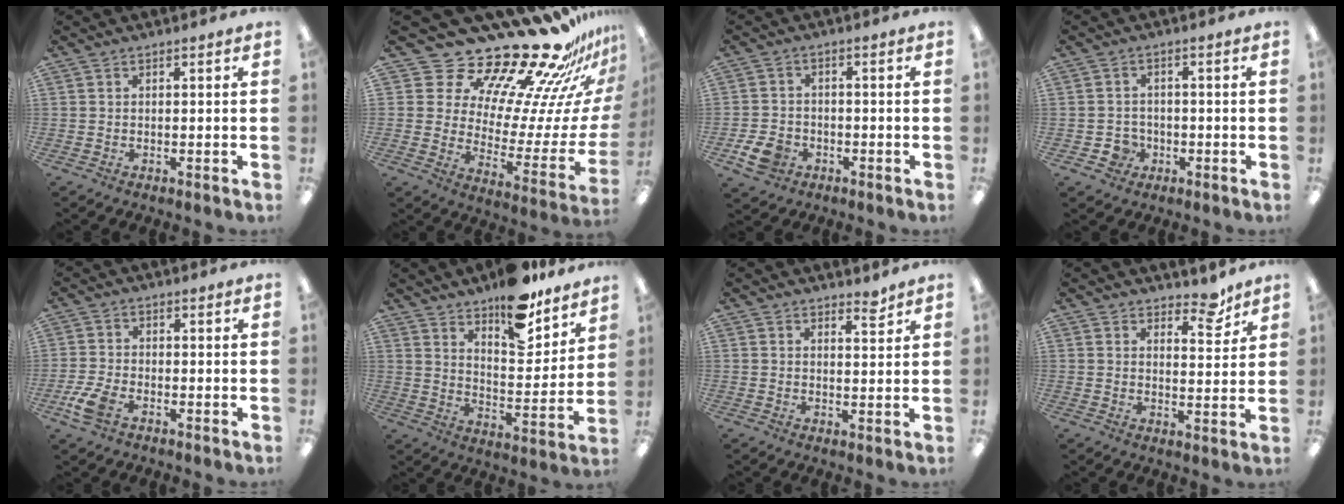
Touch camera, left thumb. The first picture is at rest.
{"total": 25.1, "force": [21.3, 8.5, 10.0], "torque": [-0.145, -0.191, 0.371]}
{"total": 6.1, "force": [-3.0, 4.5, 2.8], "torque": [-0.059, 0.016, -0.053]}
{"total": 4.3, "force": [-1.5, 3.8, 1.3], "torque": [-0.028, 0.007, -0.027]}
{"total": 5.7, "force": [-2.9, 3.3, 3.7], "torque": [-0.087, 0.007, -0.055]}
{"total": 15.3, "force": [12.3, 5.8, 7.1], "torque": [-0.091, -0.087, 0.213]}
{"total": 3.1, "force": [2.8, 1.0, 0.8], "torque": [0.005, -0.020, 0.047]}
{"total": 6.6, "force": [5.3, 2.7, 2.8], "torque": [-0.020, -0.035, 0.089]}